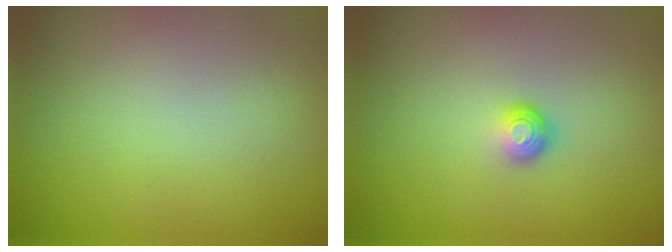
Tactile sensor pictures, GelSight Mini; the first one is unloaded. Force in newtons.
{"total": 1.7, "press": 1.1, "slide": 1.3}